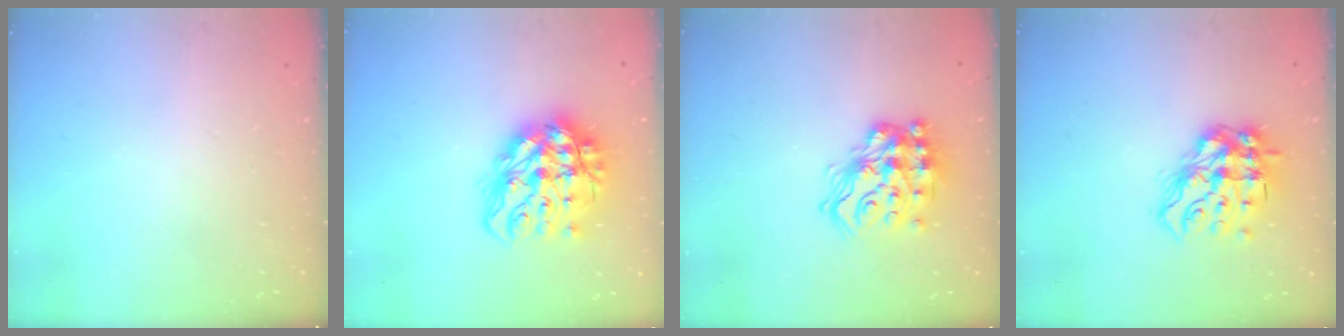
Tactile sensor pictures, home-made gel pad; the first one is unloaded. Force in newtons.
{"total": 16.6, "press": 16.6, "slide": 1.3}
{"total": 16.3, "press": 16.2, "slide": 2.1}
{"total": 14.6, "press": 14.5, "slide": 1.7}